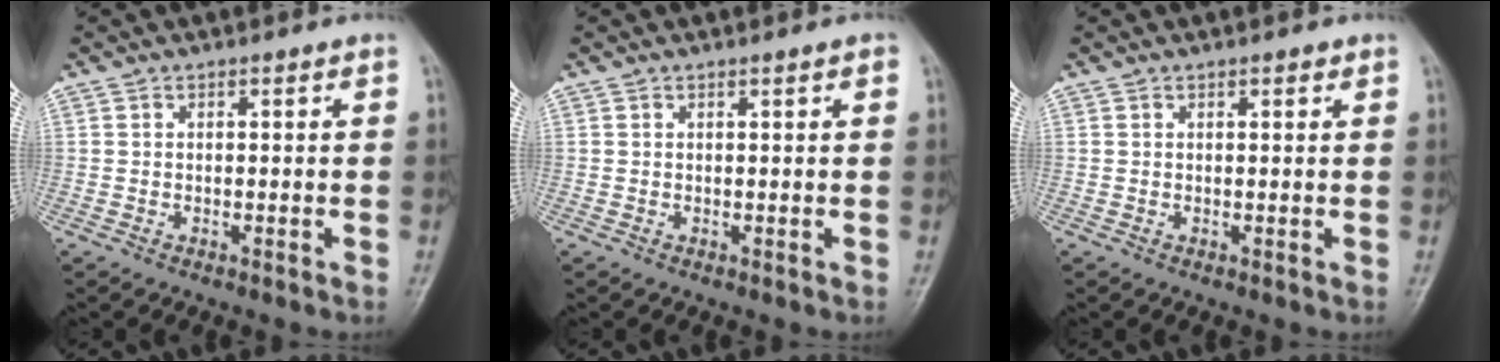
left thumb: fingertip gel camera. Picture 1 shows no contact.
{"total": 0.8, "force": [0.5, 0.1, 0.7], "torque": [-0.010, 0.000, 0.004]}
{"total": 0.9, "force": [0.6, 0.3, 0.6], "torque": [-0.008, -0.001, 0.007]}